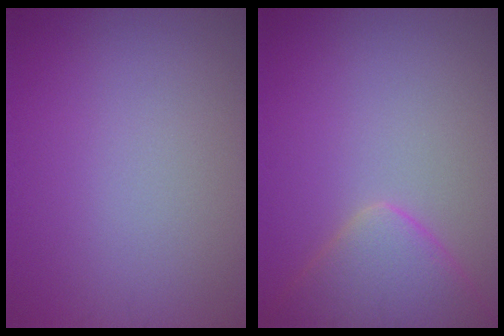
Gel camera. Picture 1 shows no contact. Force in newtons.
{"total": 4.7, "press": 4.7, "slide": 0.3}